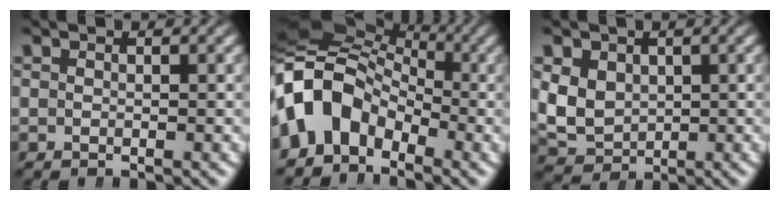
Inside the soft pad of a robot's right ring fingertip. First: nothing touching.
{"total": 14.5, "force": [0.8, 12.2, 7.8], "torque": [-0.178, -0.010, -0.002]}
{"total": 6.9, "force": [-0.3, 6.3, 2.8], "torque": [-0.092, -0.033, 0.011]}